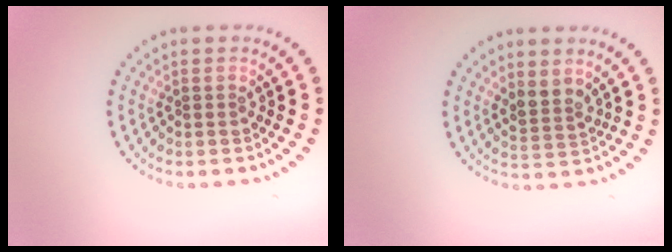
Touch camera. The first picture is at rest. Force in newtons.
{"total": 2.0, "press": 1.7, "slide": 1.2}